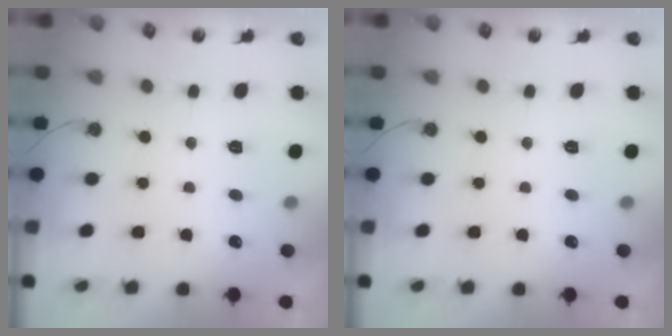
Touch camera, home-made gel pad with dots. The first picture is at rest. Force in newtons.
{"total": 0.0}